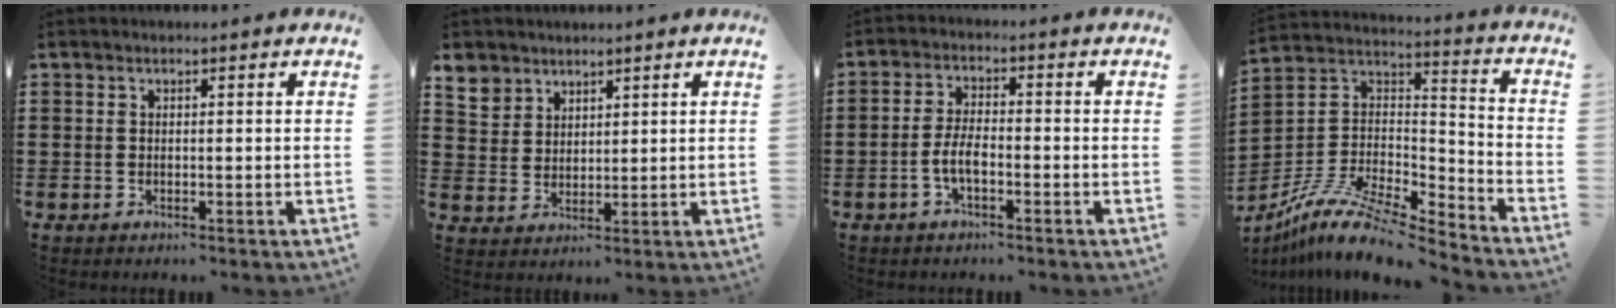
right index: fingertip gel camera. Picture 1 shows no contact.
{"total": 4.9, "force": [3.5, 3.4, 0.3], "torque": [-0.028, 0.007, 0.068]}
{"total": 4.3, "force": [-1.8, 1.4, 3.6], "torque": [-0.091, -0.004, -0.041]}
{"total": 11.1, "force": [-9.1, 2.7, 5.8], "torque": [-0.119, 0.017, -0.182]}